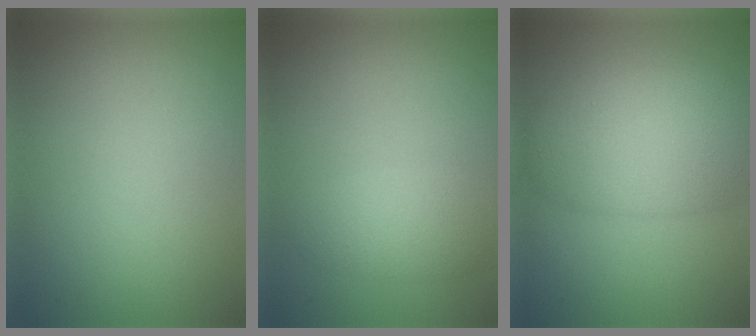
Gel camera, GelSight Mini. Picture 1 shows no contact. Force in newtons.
{"total": 2.6, "press": 2.6, "slide": 0.1}
{"total": 7.3, "press": 7.3, "slide": 0.5}